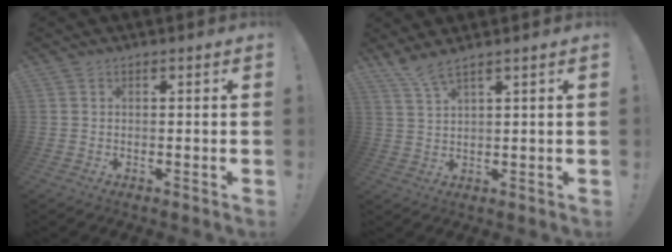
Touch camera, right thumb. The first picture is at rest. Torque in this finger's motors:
{"motor_torque": [0.00, 0.00, 0.00, 0.00, 0.00]}